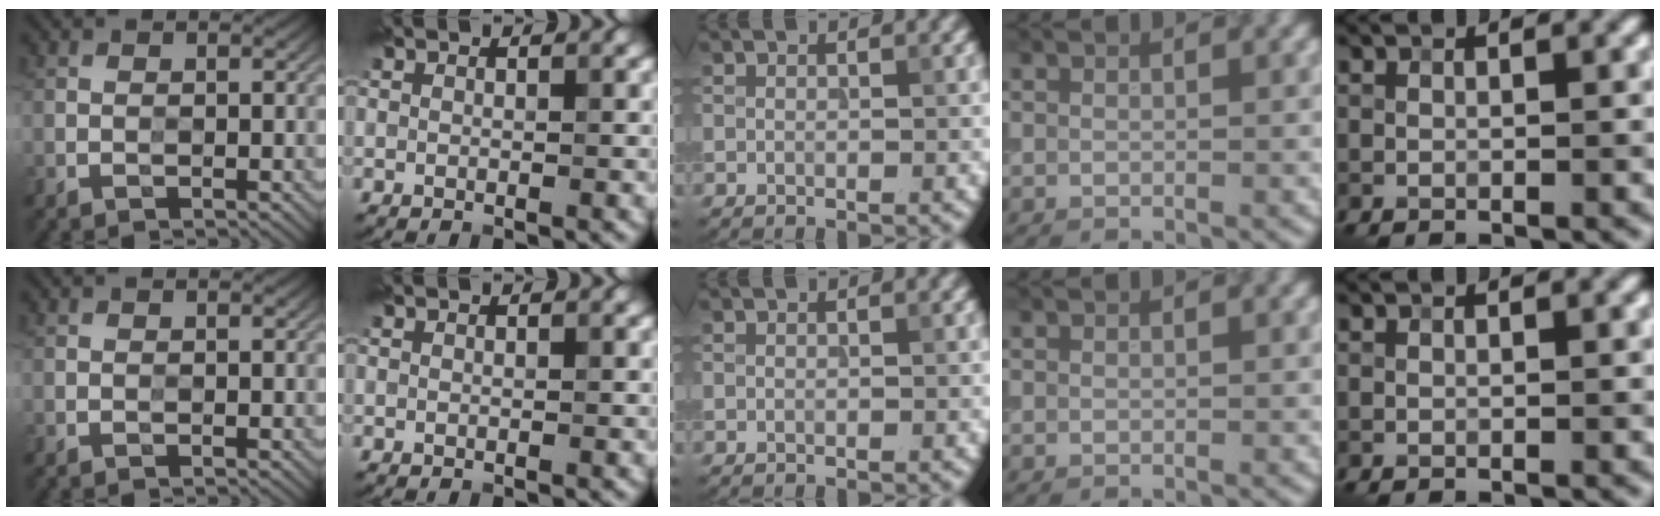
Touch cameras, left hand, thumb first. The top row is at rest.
{"thumb": {"total": 1.2, "force": [0.9, -0.5, -0.7], "torque": [0.014, 0.007, 0.008]}}